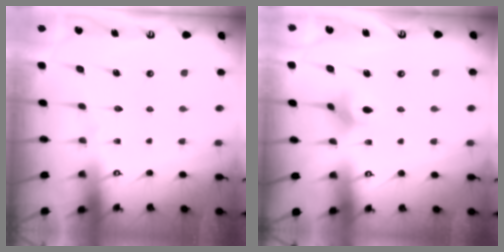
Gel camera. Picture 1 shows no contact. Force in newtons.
{"total": 4.8, "press": 4.7, "slide": 0.8}